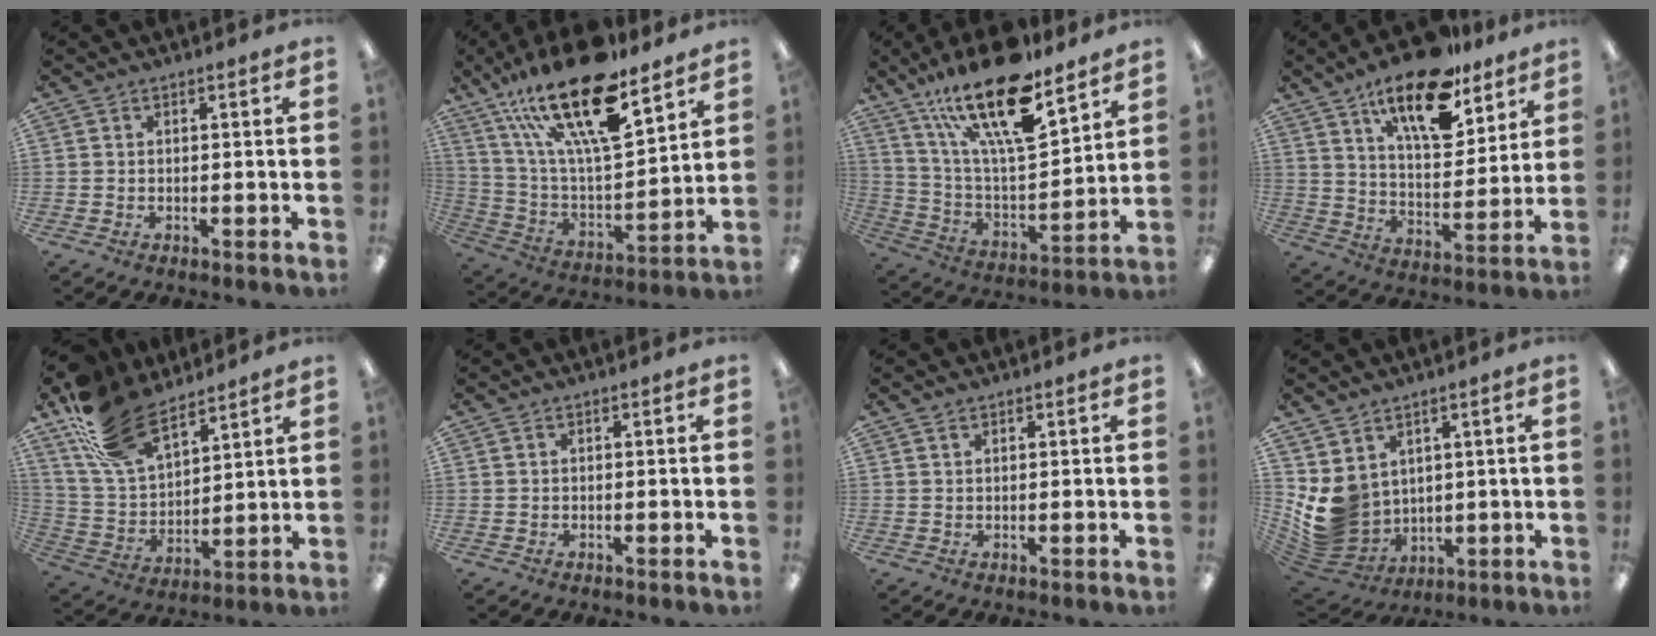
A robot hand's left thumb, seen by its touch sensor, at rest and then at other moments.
{"total": 25.5, "force": [16.7, 8.1, 17.5], "torque": [-0.318, -0.098, 0.283]}
{"total": 23.8, "force": [15.9, 7.6, 16.0], "torque": [-0.293, -0.098, 0.266]}
{"total": 18.5, "force": [12.9, 7.5, 10.9], "torque": [-0.178, -0.070, 0.219]}
{"total": 20.2, "force": [13.8, 10.2, 10.6], "torque": [-0.234, -0.057, 0.259]}
{"total": 0.0}
{"total": 1.0, "force": [0.7, 0.4, 0.4], "torque": [-0.010, 0.000, 0.014]}
{"total": 8.7, "force": [2.8, 7.5, 3.2], "torque": [-0.106, -0.035, 0.064]}